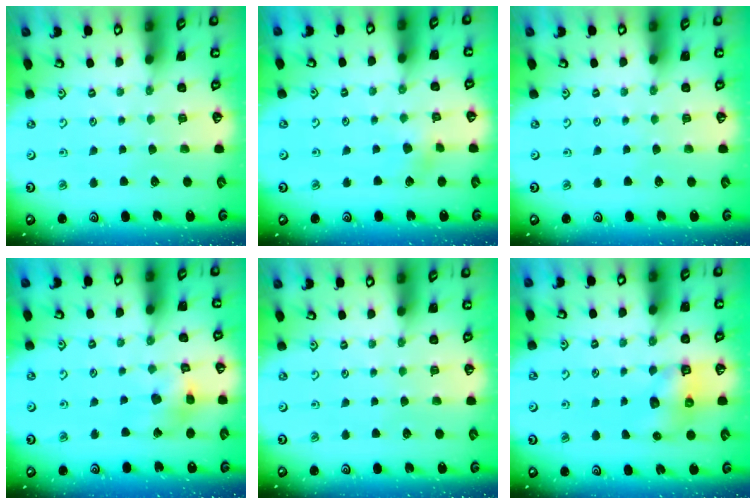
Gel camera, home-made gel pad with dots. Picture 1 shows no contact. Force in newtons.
{"total": 3.5, "press": 3.5, "slide": 0.6}
{"total": 0.0}
{"total": 11.7, "press": 11.6, "slide": 1.5}
{"total": 0.0}
{"total": 6.5, "press": 6.5, "slide": 0.6}